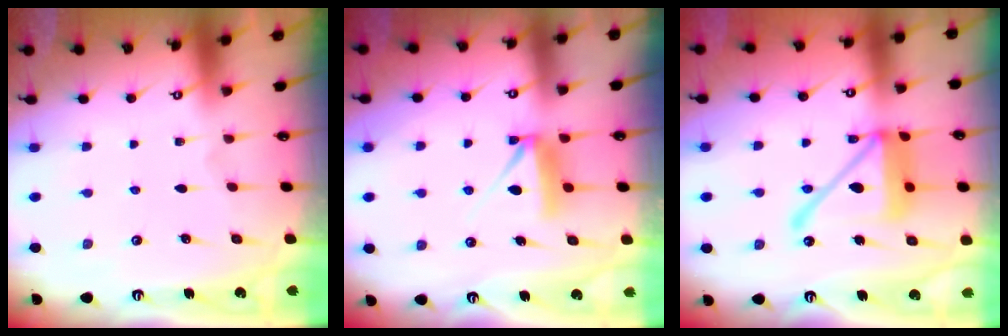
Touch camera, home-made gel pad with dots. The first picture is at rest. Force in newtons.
{"total": 7.7, "press": 7.7, "slide": 0.3}
{"total": 16.8, "press": 16.7, "slide": 2.0}